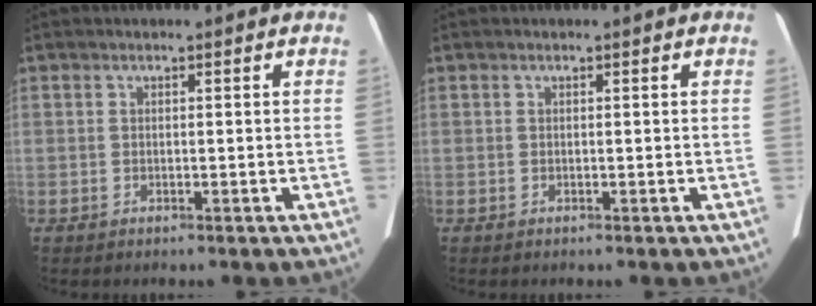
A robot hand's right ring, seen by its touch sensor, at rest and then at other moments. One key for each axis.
{"total": 0.0}